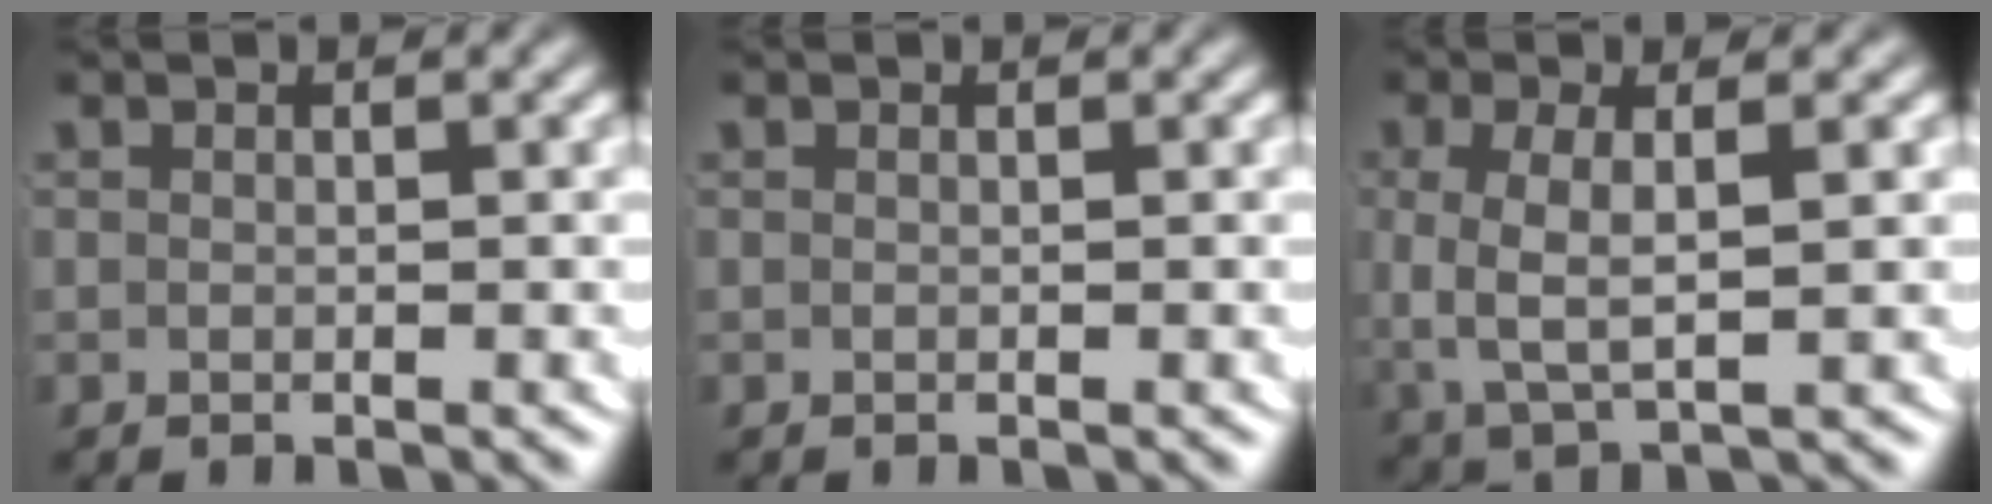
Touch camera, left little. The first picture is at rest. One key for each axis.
{"total": 0.0}
{"total": 4.4, "fx": 0.3, "fy": 2.1, "fz": 3.8, "tx": -0.094, "ty": -0.015, "tz": 0.019}